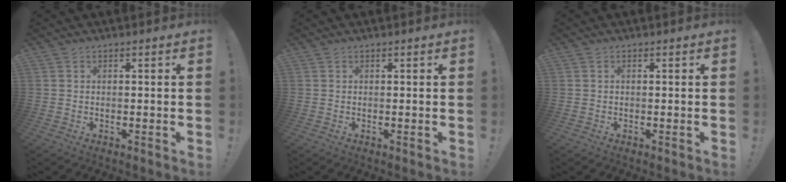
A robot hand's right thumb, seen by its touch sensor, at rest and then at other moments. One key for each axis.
{"total": 0.0}
{"total": 0.0}